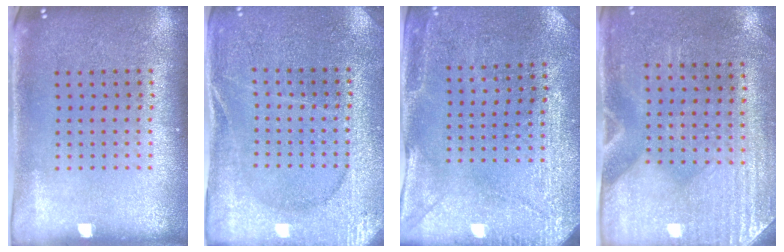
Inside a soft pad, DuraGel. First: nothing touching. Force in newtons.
{"total": 2.9, "press": 2.9, "slide": 0.3}
{"total": 3.0, "press": 2.8, "slide": 1.0}
{"total": 3.0, "press": 2.6, "slide": 1.5}